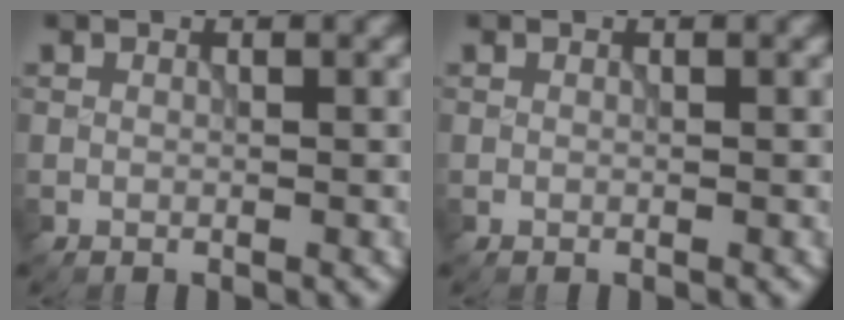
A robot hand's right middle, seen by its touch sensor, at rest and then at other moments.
{"total": 0.0}